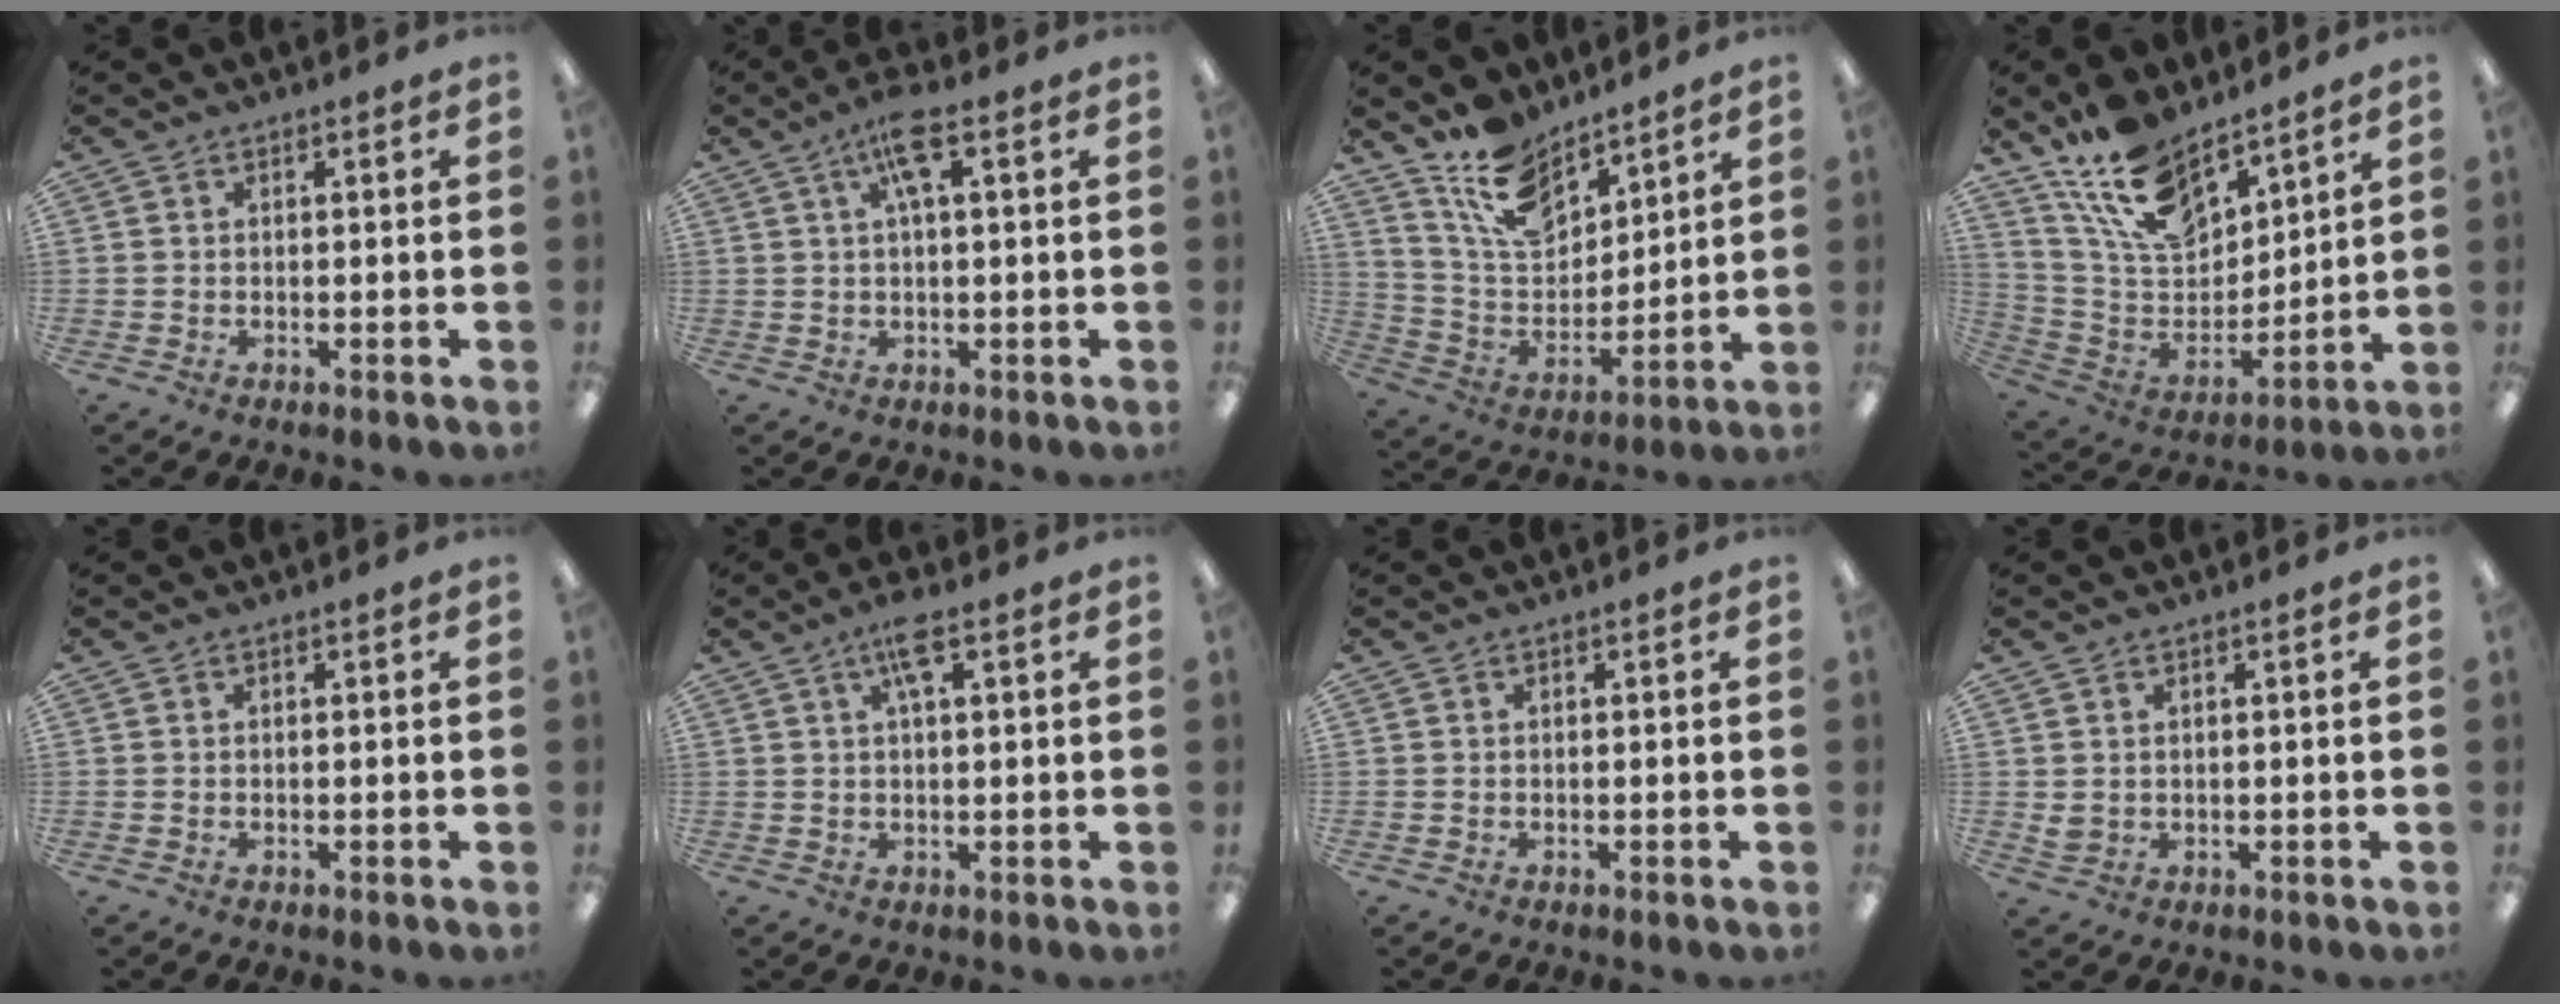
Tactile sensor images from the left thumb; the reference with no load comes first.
{"total": 7.1, "force": [3.1, 2.1, 6.0], "torque": [-0.116, 0.008, 0.049]}
{"total": 13.8, "force": [10.5, 6.7, 5.8], "torque": [-0.127, -0.051, 0.200]}
{"total": 16.0, "force": [12.4, 7.2, 6.9], "torque": [-0.141, -0.071, 0.231]}
{"total": 0.0}
{"total": 5.3, "force": [2.6, 1.5, 4.3], "torque": [-0.084, 0.006, 0.042]}
{"total": 0.0}
{"total": 1.8, "force": [0.9, 1.4, 0.6], "torque": [-0.005, 0.000, 0.015]}